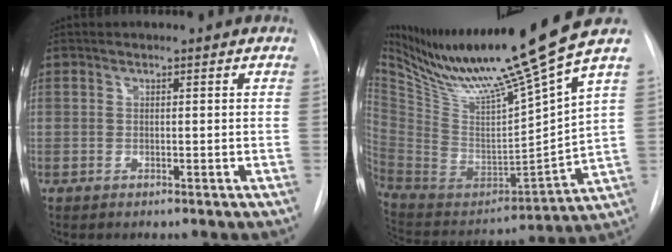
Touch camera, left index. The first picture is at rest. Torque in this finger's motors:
{"motor_torque": [0.78, -1.36, 0.00, 0.03]}